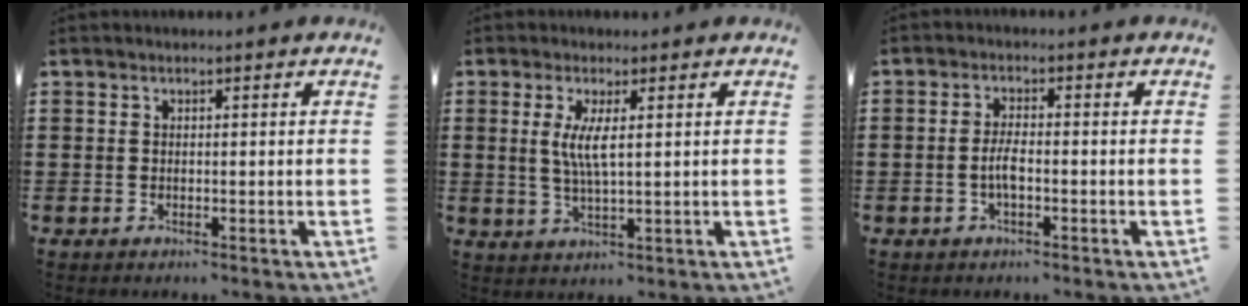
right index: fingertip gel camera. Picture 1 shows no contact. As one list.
[{"total": 4.6, "force": [0.9, 0.7, 4.5], "torque": [-0.088, -0.001, 0.013]}, {"total": 3.2, "force": [-0.9, 0.6, 3.0], "torque": [-0.070, -0.006, -0.021]}]